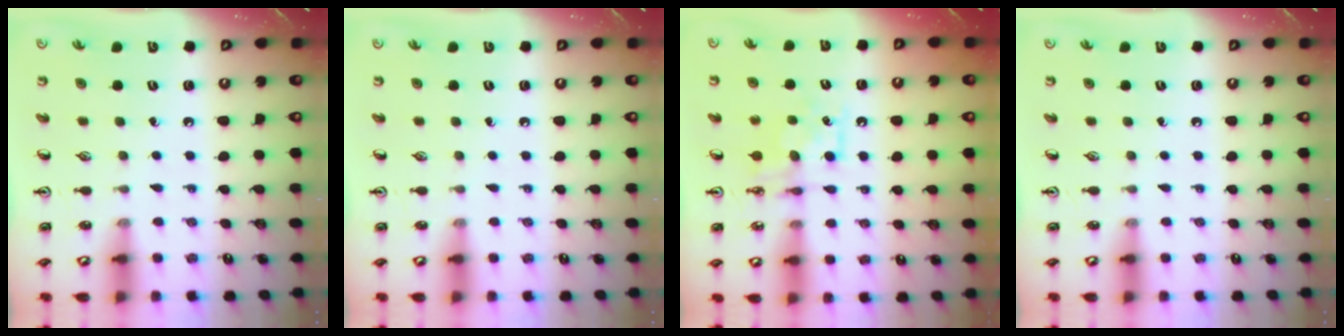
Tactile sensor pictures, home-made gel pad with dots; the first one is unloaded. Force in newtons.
{"total": 0.0}
{"total": 7.6, "press": 7.6, "slide": 0.6}
{"total": 0.0}